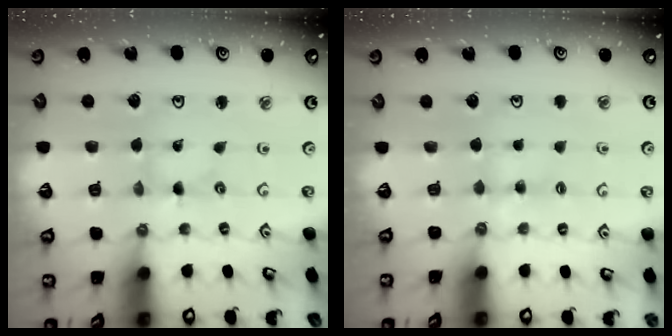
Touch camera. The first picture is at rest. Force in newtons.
{"total": 3.0, "press": 3.0, "slide": 0.5}